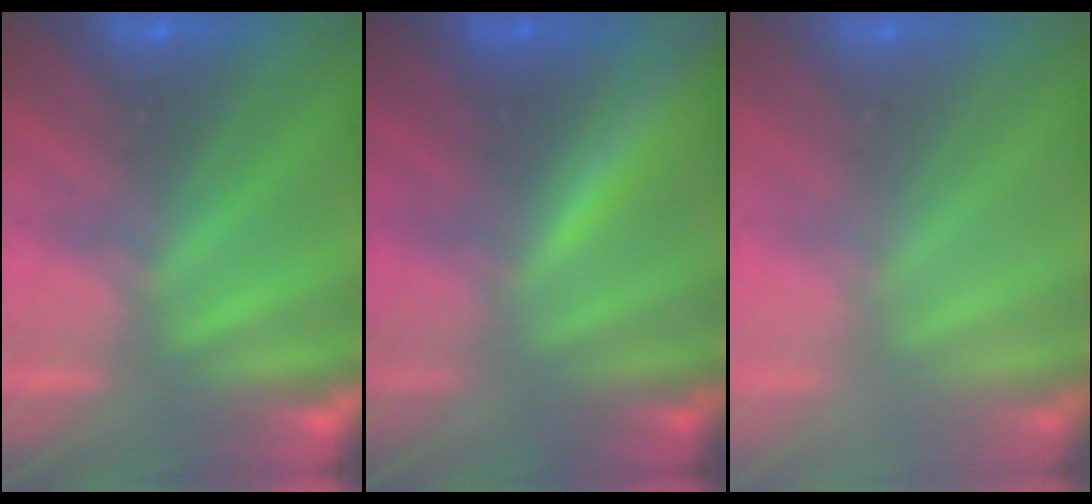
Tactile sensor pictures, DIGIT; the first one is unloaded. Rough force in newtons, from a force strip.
{"total": 1.9}
{"total": 2.5}